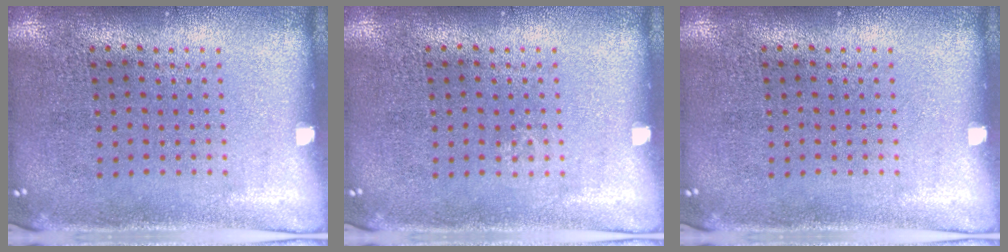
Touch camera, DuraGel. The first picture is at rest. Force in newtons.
{"total": 0.5, "press": 0.5, "slide": 0.2}
{"total": 0.0}